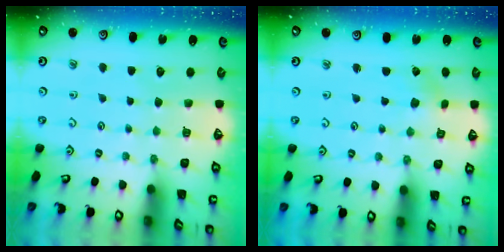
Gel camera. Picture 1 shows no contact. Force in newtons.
{"total": 0.0}